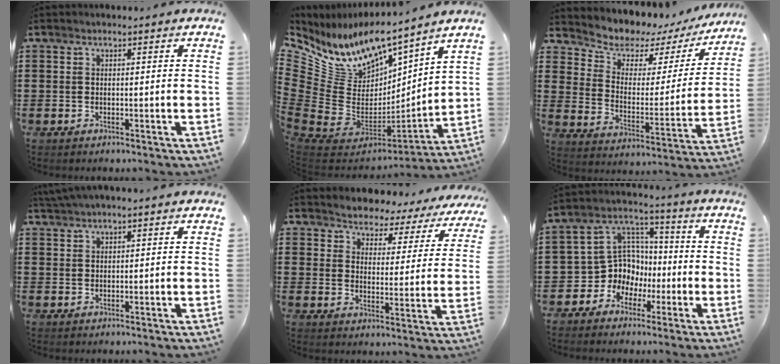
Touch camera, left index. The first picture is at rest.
{"total": 9.4, "force": [6.9, 5.4, 3.5], "torque": [-0.134, -0.081, 0.119]}
{"total": 5.1, "force": [4.4, 2.5, 0.6], "torque": [-0.047, -0.035, 0.073]}
{"total": 1.5, "force": [1.2, 0.0, 0.8], "torque": [-0.017, -0.001, 0.024]}
{"total": 3.6, "force": [3.5, 0.6, -0.4], "torque": [-0.019, -0.031, 0.055]}
{"total": 8.3, "force": [-2.0, 7.9, 1.5], "torque": [-0.071, 0.000, -0.036]}